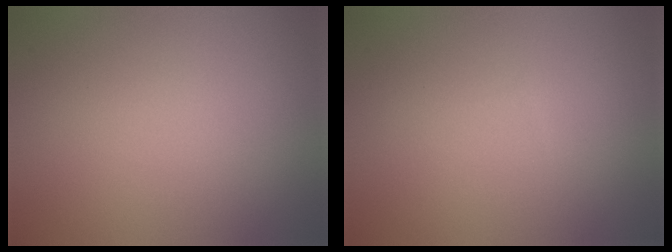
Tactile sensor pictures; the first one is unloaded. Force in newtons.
{"total": 0.0}